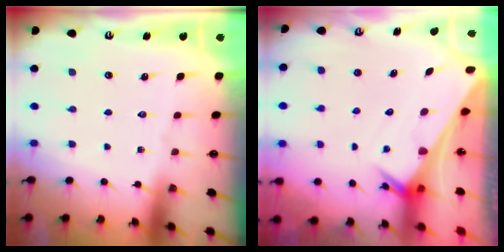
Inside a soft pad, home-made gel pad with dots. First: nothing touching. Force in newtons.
{"total": 2.9, "press": 2.9, "slide": 0.3}